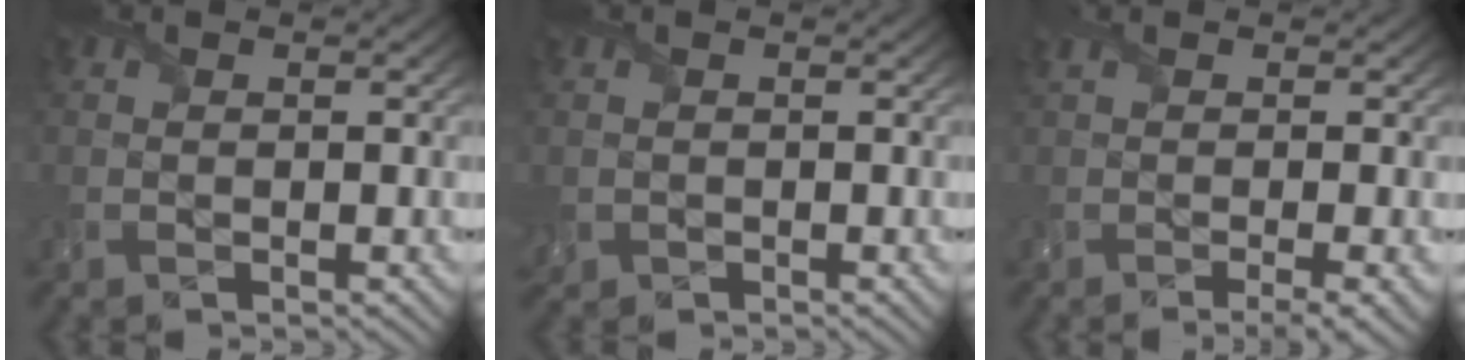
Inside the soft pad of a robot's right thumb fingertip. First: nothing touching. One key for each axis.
{"total": 1.4, "fx": -0.3, "fy": 1.4, "fz": 0.3, "tx": -0.014, "ty": -0.009, "tz": -0.010}
{"total": 3.9, "fx": -0.7, "fy": 0.7, "fz": 3.7, "tx": -0.070, "ty": -0.002, "tz": -0.015}